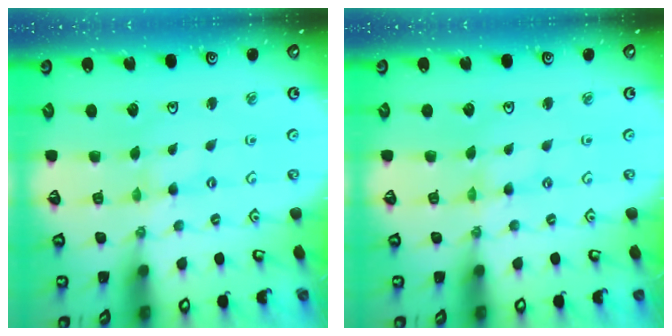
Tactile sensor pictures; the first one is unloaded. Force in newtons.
{"total": 0.0}